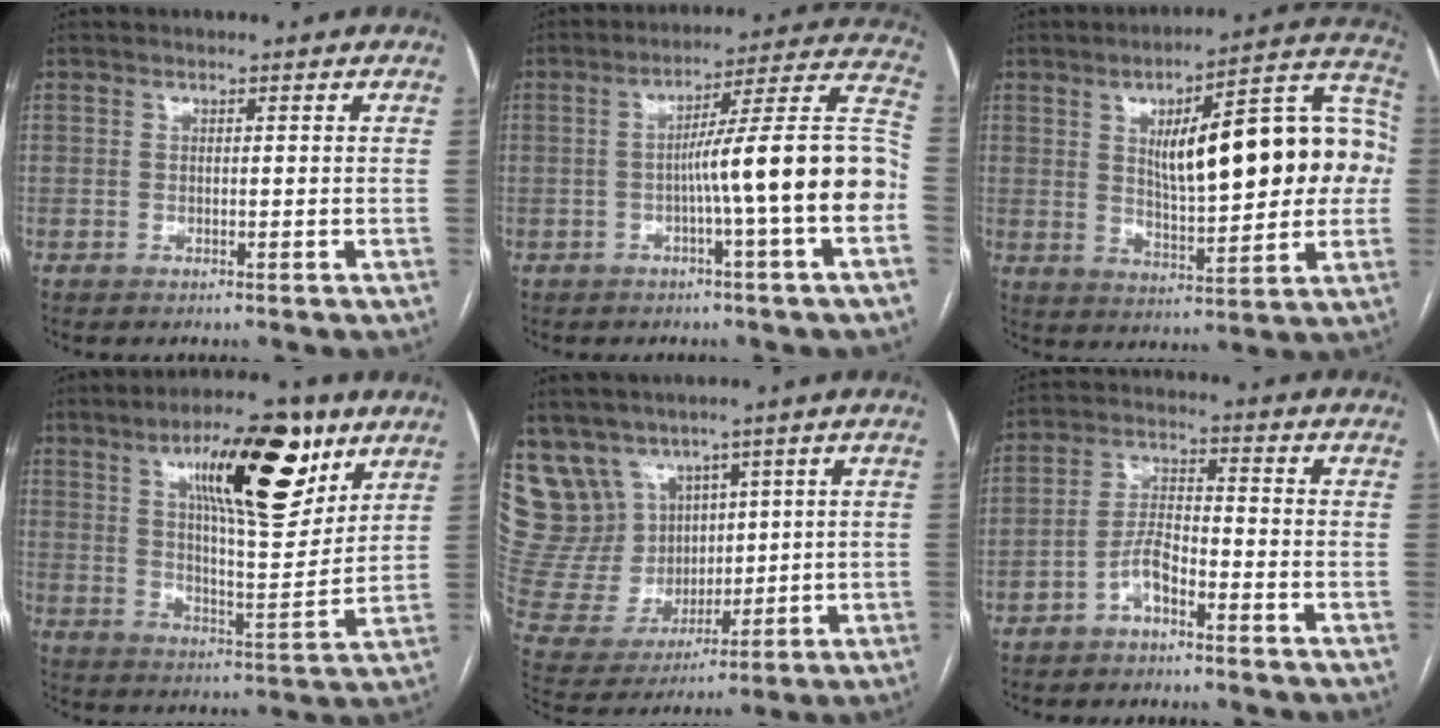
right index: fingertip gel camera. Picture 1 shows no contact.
{"total": 16.0, "force": [-3.1, -1.0, 15.6], "torque": [-0.221, 0.026, -0.056]}
{"total": 22.0, "force": [2.8, 6.0, 20.9], "torque": [-0.296, 0.037, 0.041]}
{"total": 17.7, "force": [9.3, 4.3, 14.5], "torque": [-0.220, 0.000, 0.148]}
{"total": 14.7, "force": [9.1, 11.0, 3.6], "torque": [-0.097, 0.060, 0.210]}
{"total": 4.6, "force": [-3.0, 1.4, 3.2], "torque": [-0.069, 0.015, -0.059]}